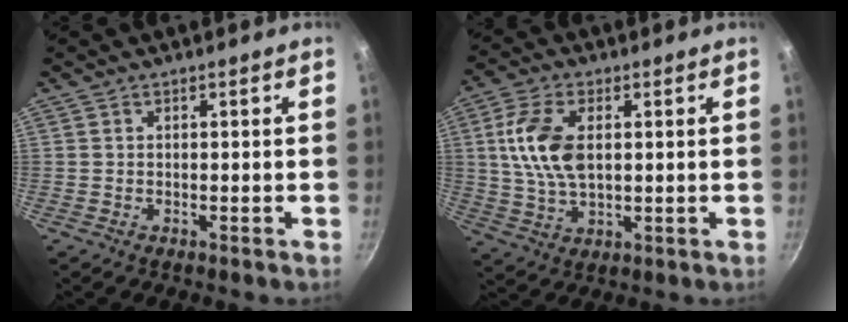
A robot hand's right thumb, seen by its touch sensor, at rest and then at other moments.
{"total": 11.0, "force": [1.9, 6.1, 8.9], "torque": [-0.168, 0.001, 0.036]}